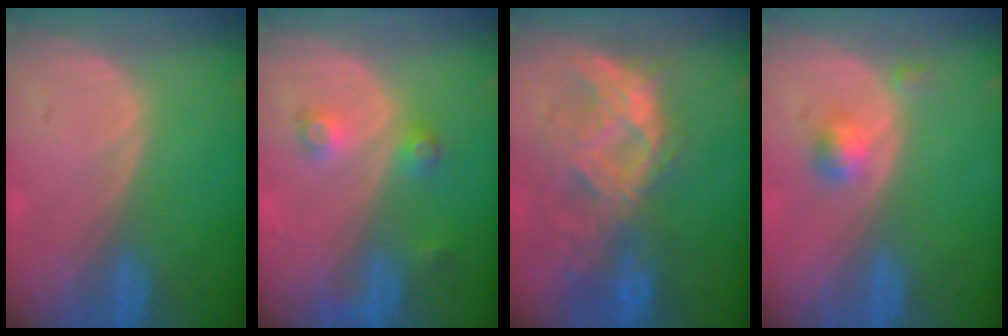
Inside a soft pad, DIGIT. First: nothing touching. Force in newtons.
{"total": 3.8, "press": 3.5, "slide": 1.4}
{"total": 9.6, "press": 8.9, "slide": 3.8}
{"total": 2.6, "press": 2.4, "slide": 1.1}